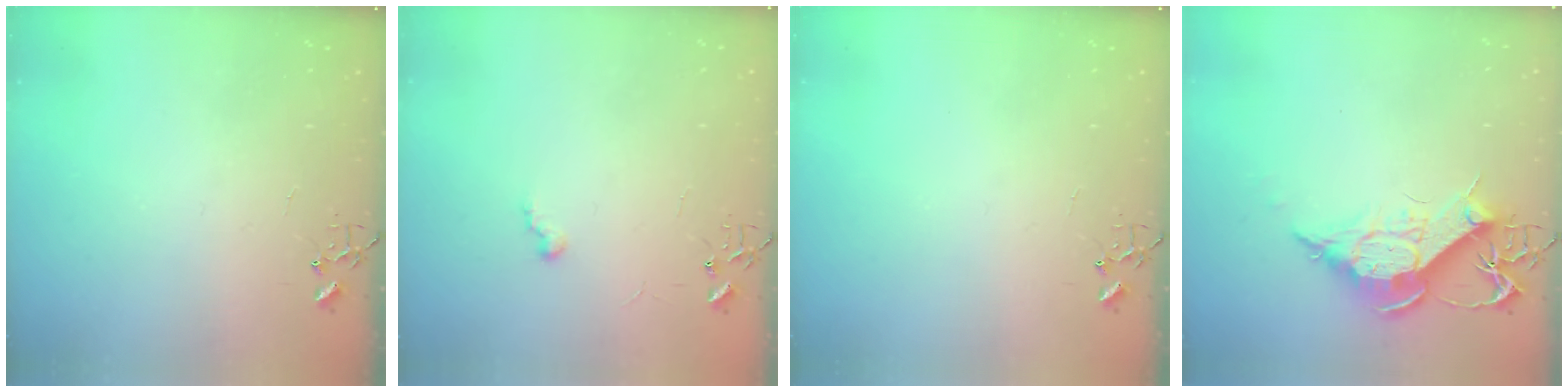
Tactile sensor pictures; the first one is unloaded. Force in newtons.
{"total": 5.3, "press": 5.3, "slide": 0.5}
{"total": 0.0}
{"total": 12.6, "press": 12.6, "slide": 1.2}